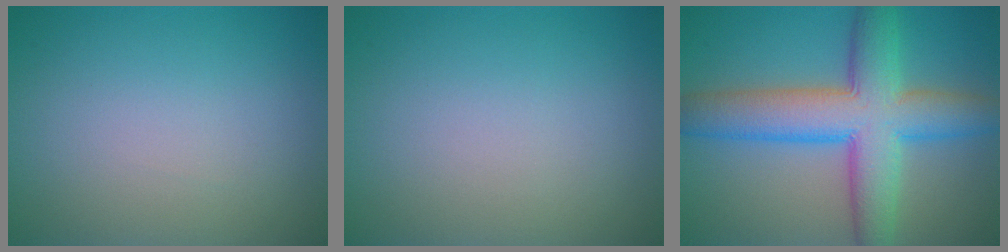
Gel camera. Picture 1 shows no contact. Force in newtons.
{"total": 0.0}
{"total": 9.3, "press": 9.3, "slide": 0.2}